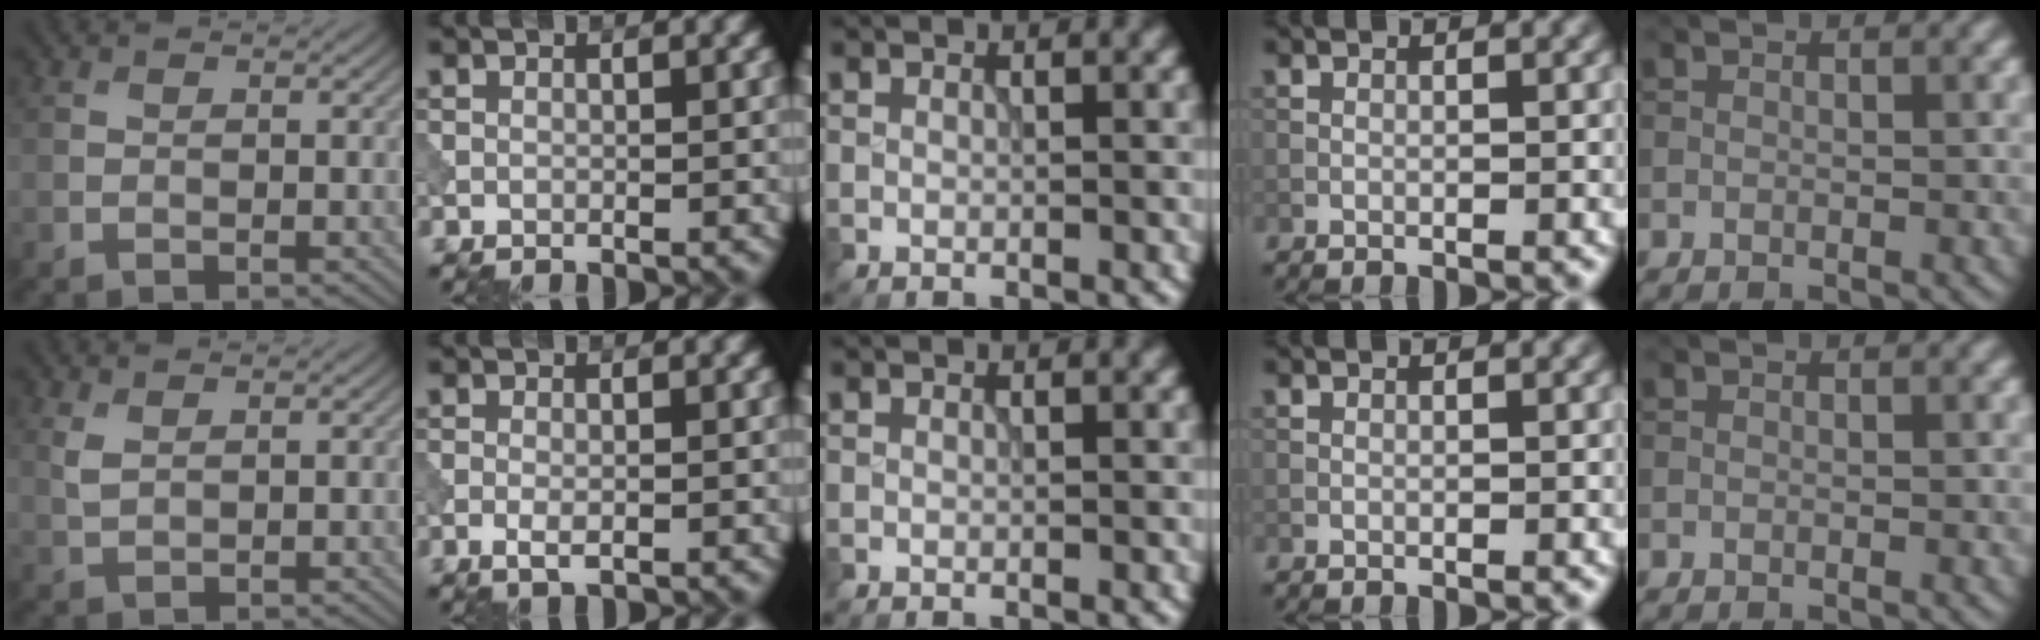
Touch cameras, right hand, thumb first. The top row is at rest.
{"thumb": {"total": 1.7, "force": [0.9, 0.7, 1.2], "torque": [-0.036, -0.001, 0.024]}, "index": {"total": 1.5, "force": [-0.5, 0.5, 1.3], "torque": [-0.029, -0.004, -0.012]}}